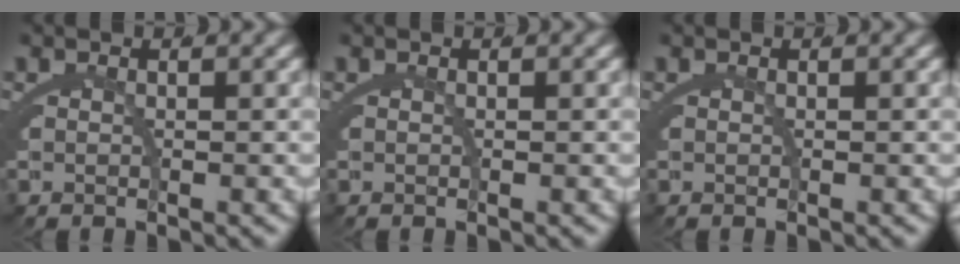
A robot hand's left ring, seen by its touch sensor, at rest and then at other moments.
{"total": 0.0}
{"total": 0.0}